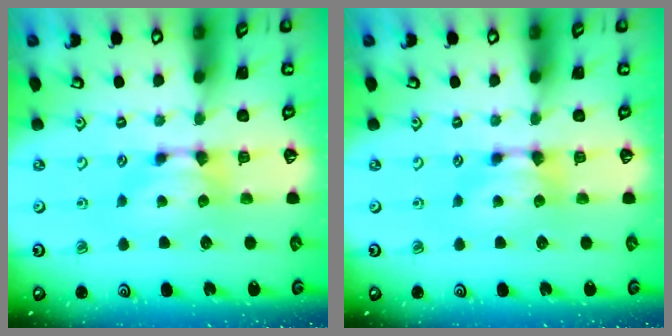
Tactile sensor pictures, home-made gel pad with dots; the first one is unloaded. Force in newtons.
{"total": 0.0}